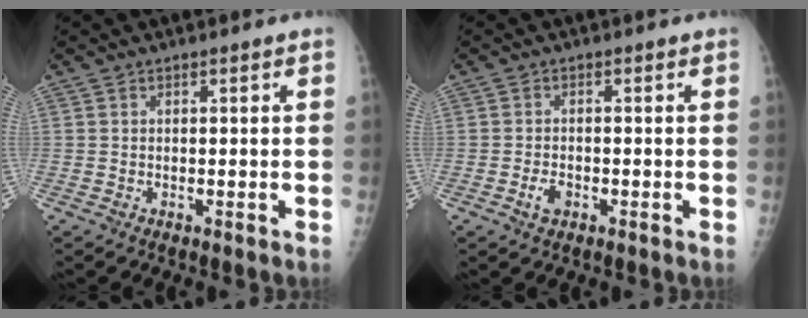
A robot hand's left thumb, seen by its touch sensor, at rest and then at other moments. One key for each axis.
{"total": 2.4, "fx": -1.0, "fy": 1.6, "fz": 1.5, "tx": -0.023, "ty": 0.003, "tz": -0.017}